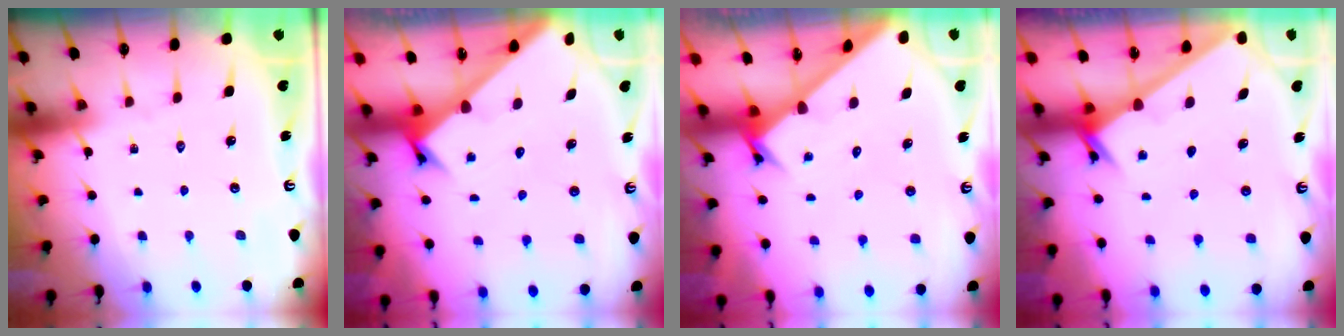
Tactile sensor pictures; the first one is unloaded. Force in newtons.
{"total": 2.5, "press": 2.5, "slide": 0.2}
{"total": 2.6, "press": 2.6, "slide": 0.3}
{"total": 2.6, "press": 2.6, "slide": 0.2}